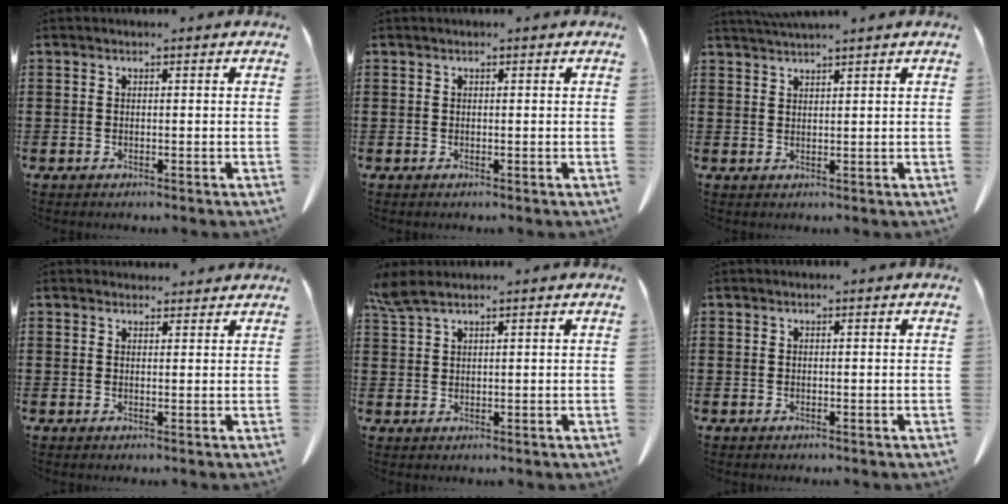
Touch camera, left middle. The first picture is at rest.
{"total": 0.0}
{"total": 1.8, "force": [1.7, -0.3, 0.2], "torque": [-0.009, -0.001, 0.034]}
{"total": 1.6, "force": [1.6, 0.5, 0.1], "torque": [0.002, 0.001, 0.029]}
{"total": 3.0, "force": [2.3, 0.5, 1.9], "torque": [-0.044, -0.002, 0.045]}
{"total": 0.0}